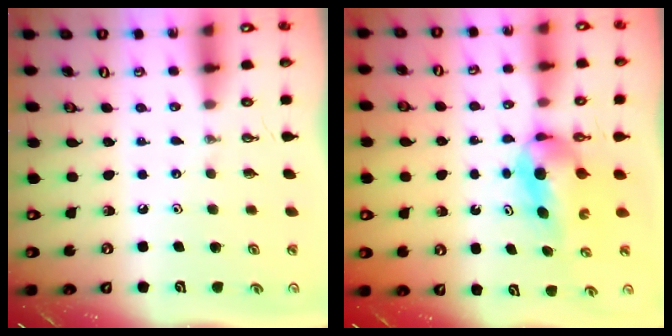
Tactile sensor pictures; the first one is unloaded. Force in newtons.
{"total": 5.7, "press": 5.0, "slide": 2.7}